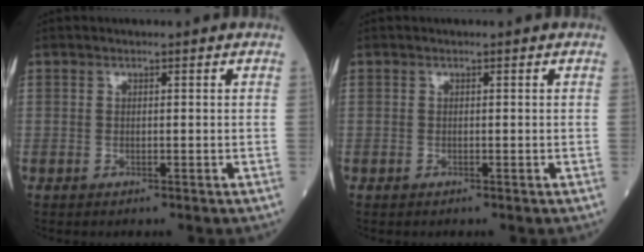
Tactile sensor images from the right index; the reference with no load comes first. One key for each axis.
{"total": 0.0}